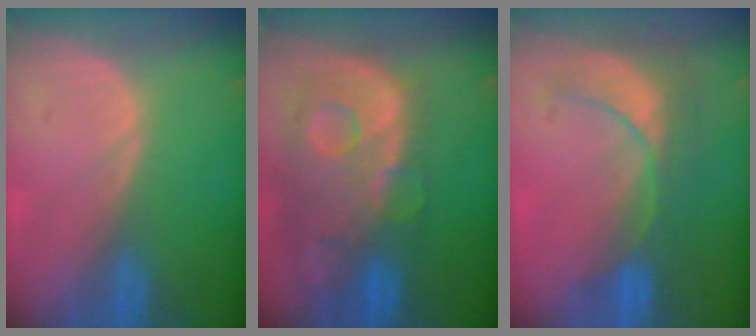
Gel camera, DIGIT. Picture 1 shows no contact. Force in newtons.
{"total": 13.3, "press": 10.7, "slide": 8.0}
{"total": 9.1, "press": 7.8, "slide": 4.7}